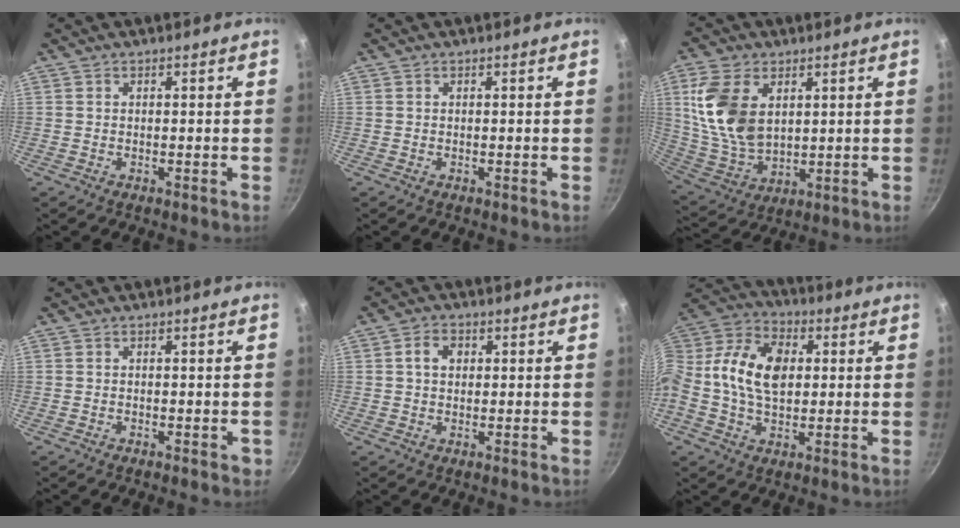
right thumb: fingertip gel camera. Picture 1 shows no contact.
{"total": 0.0}
{"total": 15.0, "force": [4.2, 9.5, 10.8], "torque": [-0.195, -0.019, 0.096]}
{"total": 1.2, "force": [-0.7, 0.6, 0.8], "torque": [-0.008, 0.006, -0.006]}
{"total": 3.8, "force": [0.7, 2.9, 2.3], "torque": [-0.026, 0.007, 0.008]}
{"total": 15.5, "force": [1.2, 10.6, 11.2], "torque": [-0.192, 0.021, 0.001]}